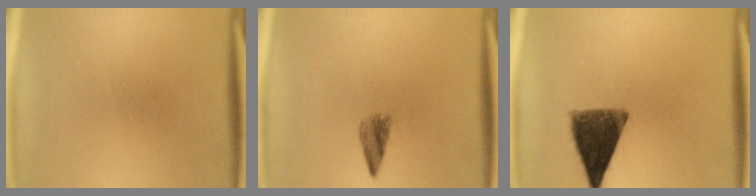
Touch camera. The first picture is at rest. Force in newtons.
{"total": 2.6}
{"total": 10.3}